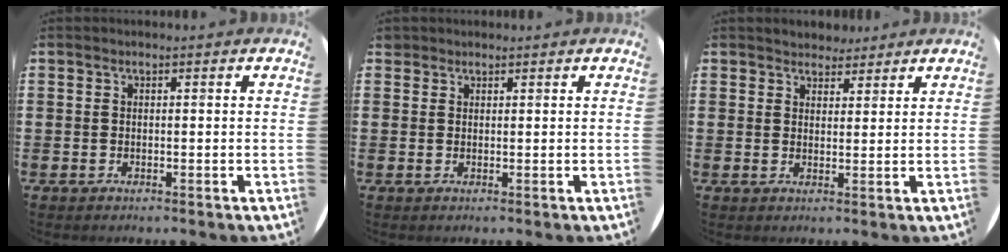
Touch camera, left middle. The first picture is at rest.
{"total": 1.0, "force": [0.9, 0.4, -0.1], "torque": [0.000, 0.002, 0.018]}
{"total": 2.7, "force": [2.6, 1.0, 0.0], "torque": [-0.005, 0.000, 0.049]}